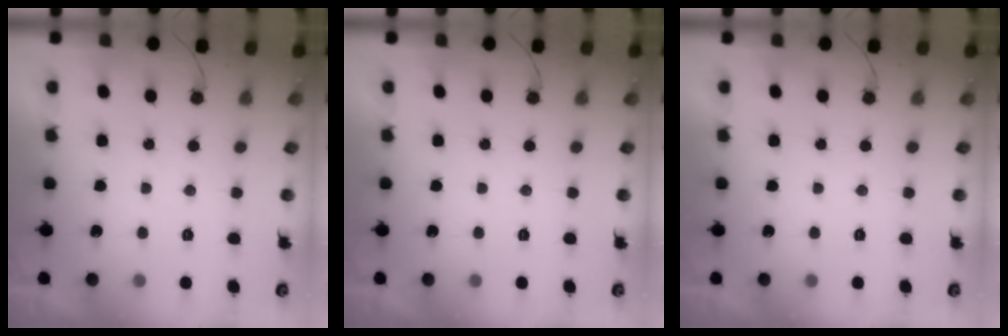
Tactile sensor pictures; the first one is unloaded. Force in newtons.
{"total": 0.0}
{"total": 0.0}